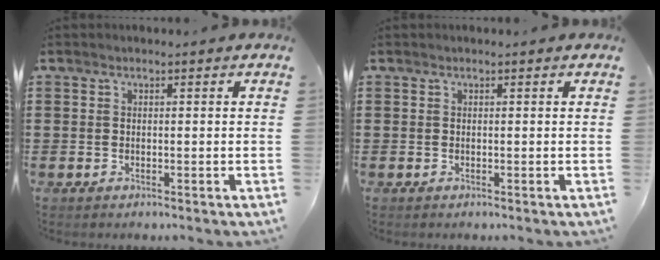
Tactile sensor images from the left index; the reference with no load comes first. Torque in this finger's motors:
{"motor_torque": [0.00, 0.00, 0.00, 0.00]}